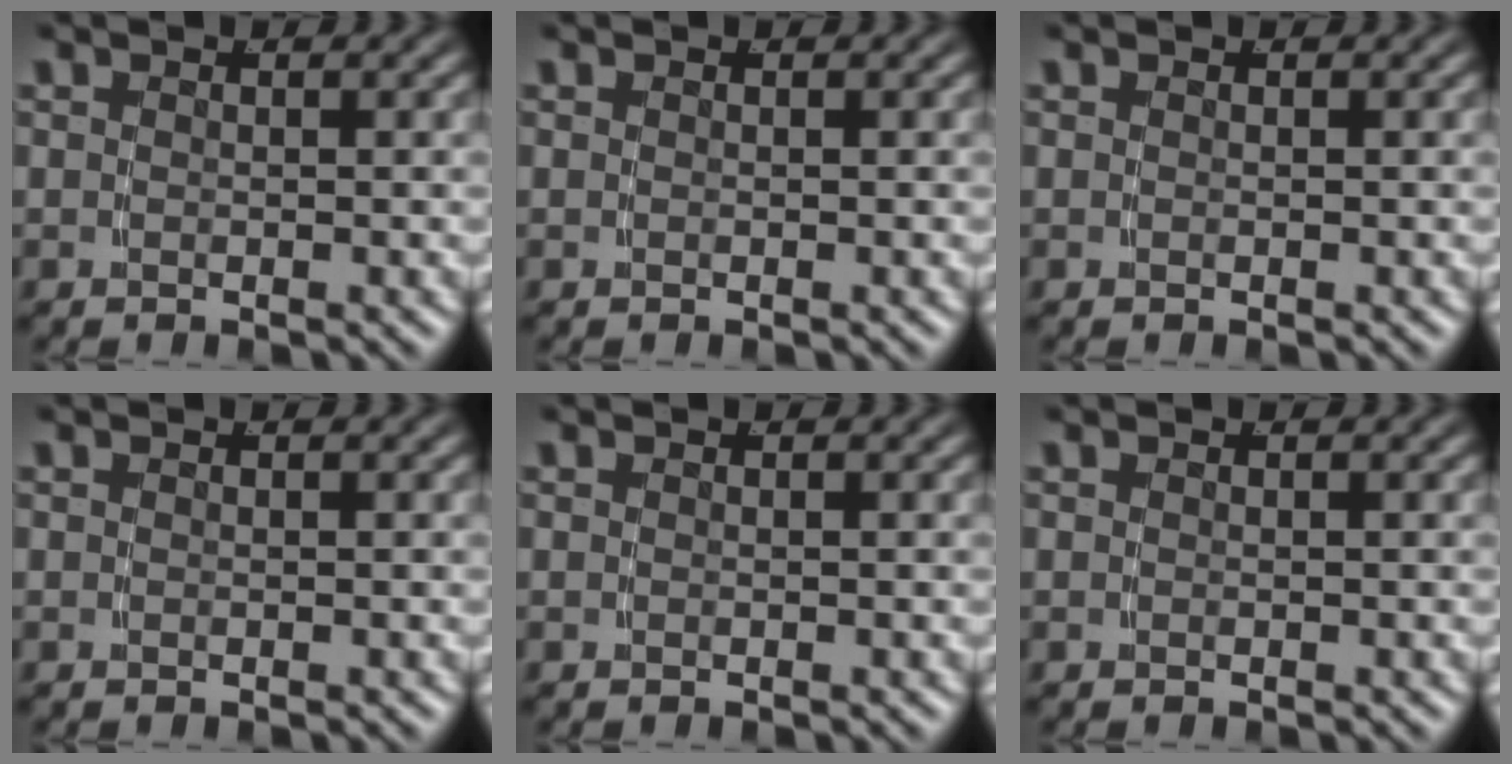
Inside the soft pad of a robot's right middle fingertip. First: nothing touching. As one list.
[{"total": 0.0}, {"total": 0.0}, {"total": 0.0}, {"total": 0.0}, {"total": 0.0}]